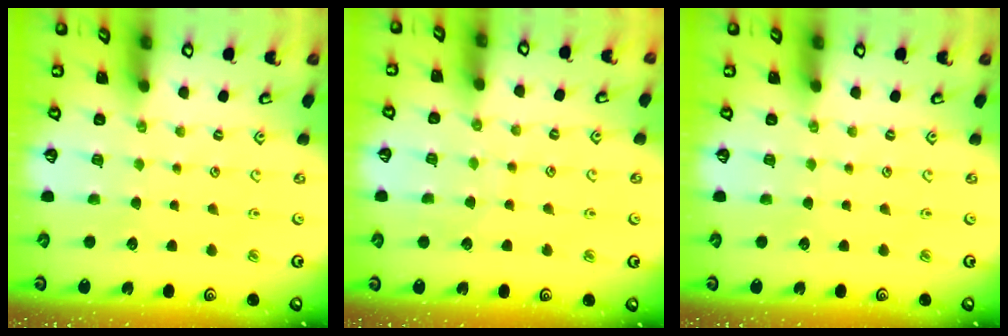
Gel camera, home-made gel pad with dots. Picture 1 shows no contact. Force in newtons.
{"total": 5.1, "press": 5.0, "slide": 0.5}
{"total": 0.0}